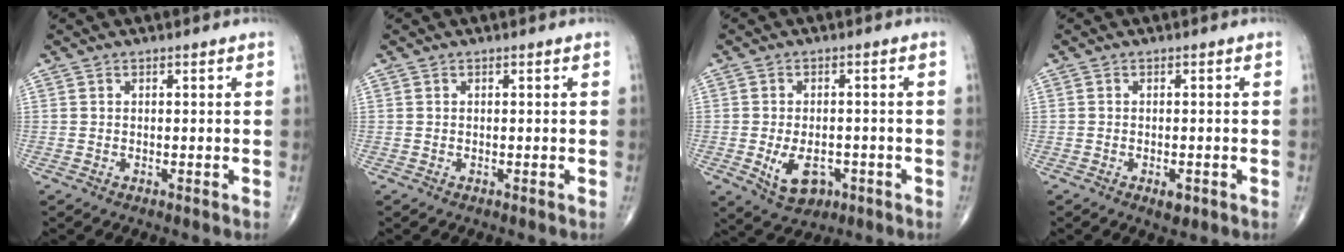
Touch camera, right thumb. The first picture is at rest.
{"total": 0.0}
{"total": 7.2, "force": [-2.3, 4.6, 5.0], "torque": [-0.072, 0.003, -0.025]}
{"total": 2.2, "force": [-1.0, 1.0, 1.6], "torque": [-0.023, -0.001, -0.012]}